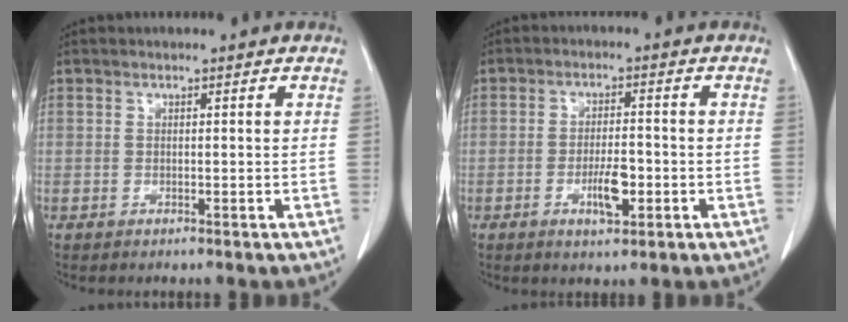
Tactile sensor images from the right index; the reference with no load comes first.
{"total": 4.9, "force": [-1.9, 1.4, 4.3], "torque": [-0.078, -0.001, -0.028]}